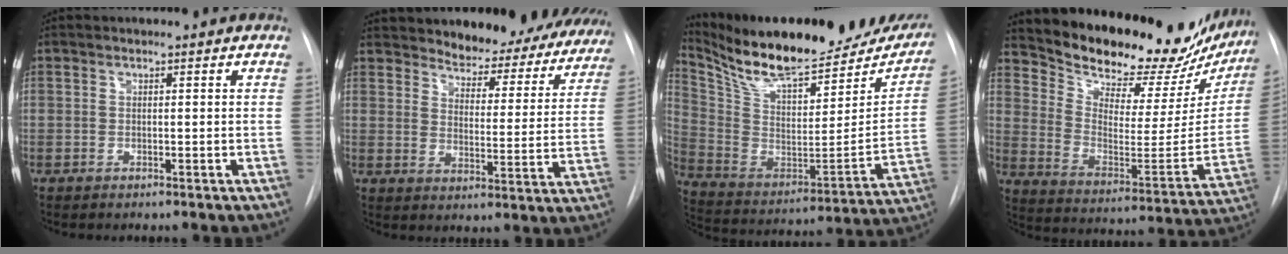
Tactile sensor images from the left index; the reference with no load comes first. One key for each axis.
{"total": 21.9, "fx": 20.0, "fy": 6.7, "fz": 5.8, "tx": -0.071, "ty": -0.041, "tz": 0.240}
{"total": 29.6, "fx": 24.5, "fy": 8.2, "fz": 14.5, "tx": -0.249, "ty": -0.029, "tz": 0.357}
{"total": 26.2, "fx": 23.5, "fy": 7.9, "fz": 8.2, "tx": -0.135, "ty": -0.063, "tz": 0.318}